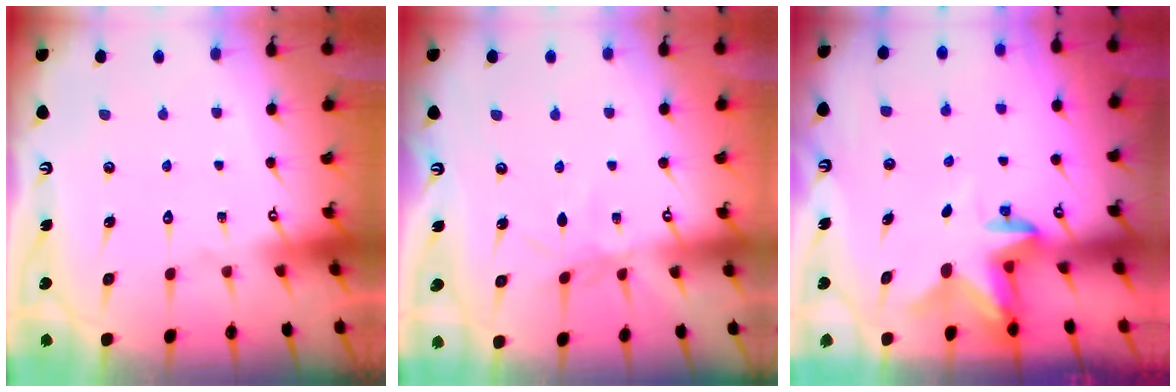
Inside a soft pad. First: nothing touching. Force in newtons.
{"total": 2.7, "press": 2.6, "slide": 0.3}
{"total": 2.7, "press": 2.6, "slide": 0.6}